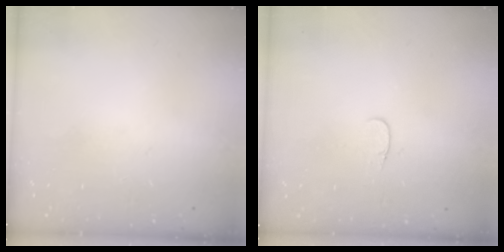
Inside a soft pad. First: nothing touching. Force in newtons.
{"total": 3.4, "press": 3.3, "slide": 0.4}